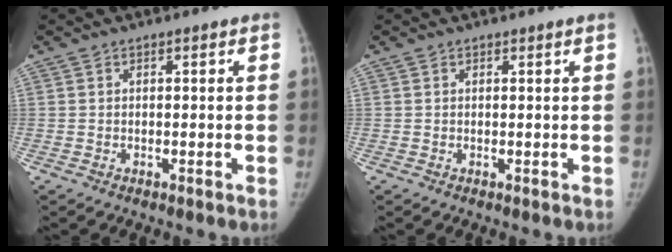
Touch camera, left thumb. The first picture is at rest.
{"total": 0.6, "force": [0.3, -0.2, 0.4], "torque": [-0.015, -0.004, 0.008]}